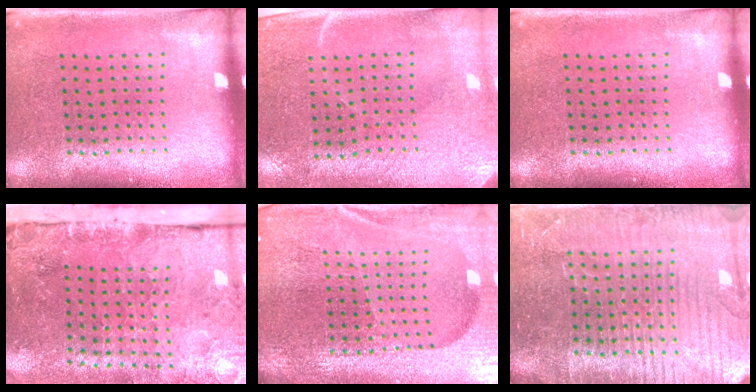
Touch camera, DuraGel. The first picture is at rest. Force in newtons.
{"total": 3.0, "press": 2.7, "slide": 1.4}
{"total": 0.0}
{"total": 4.8, "press": 3.7, "slide": 3.1}
{"total": 4.9, "press": 4.6, "slide": 1.6}
{"total": 4.7, "press": 4.4, "slide": 1.6}